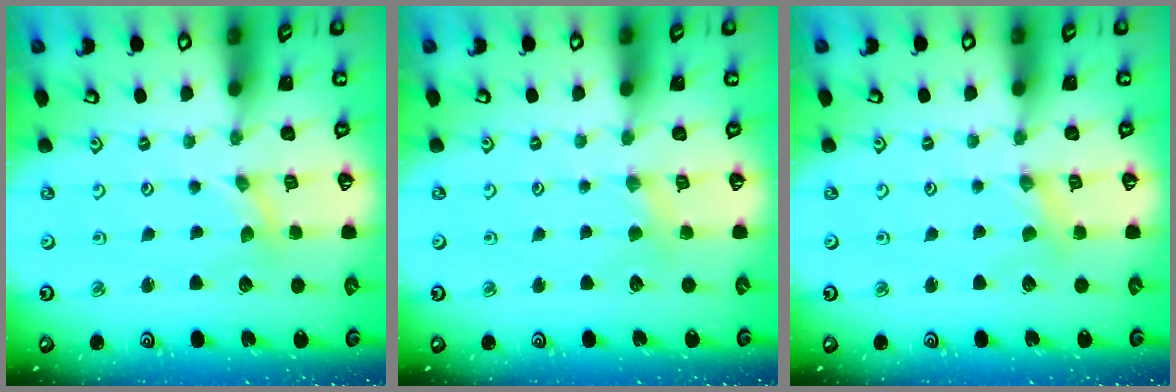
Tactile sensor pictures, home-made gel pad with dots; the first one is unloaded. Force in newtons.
{"total": 2.3, "press": 2.3, "slide": 0.4}
{"total": 1.6, "press": 1.6, "slide": 0.3}